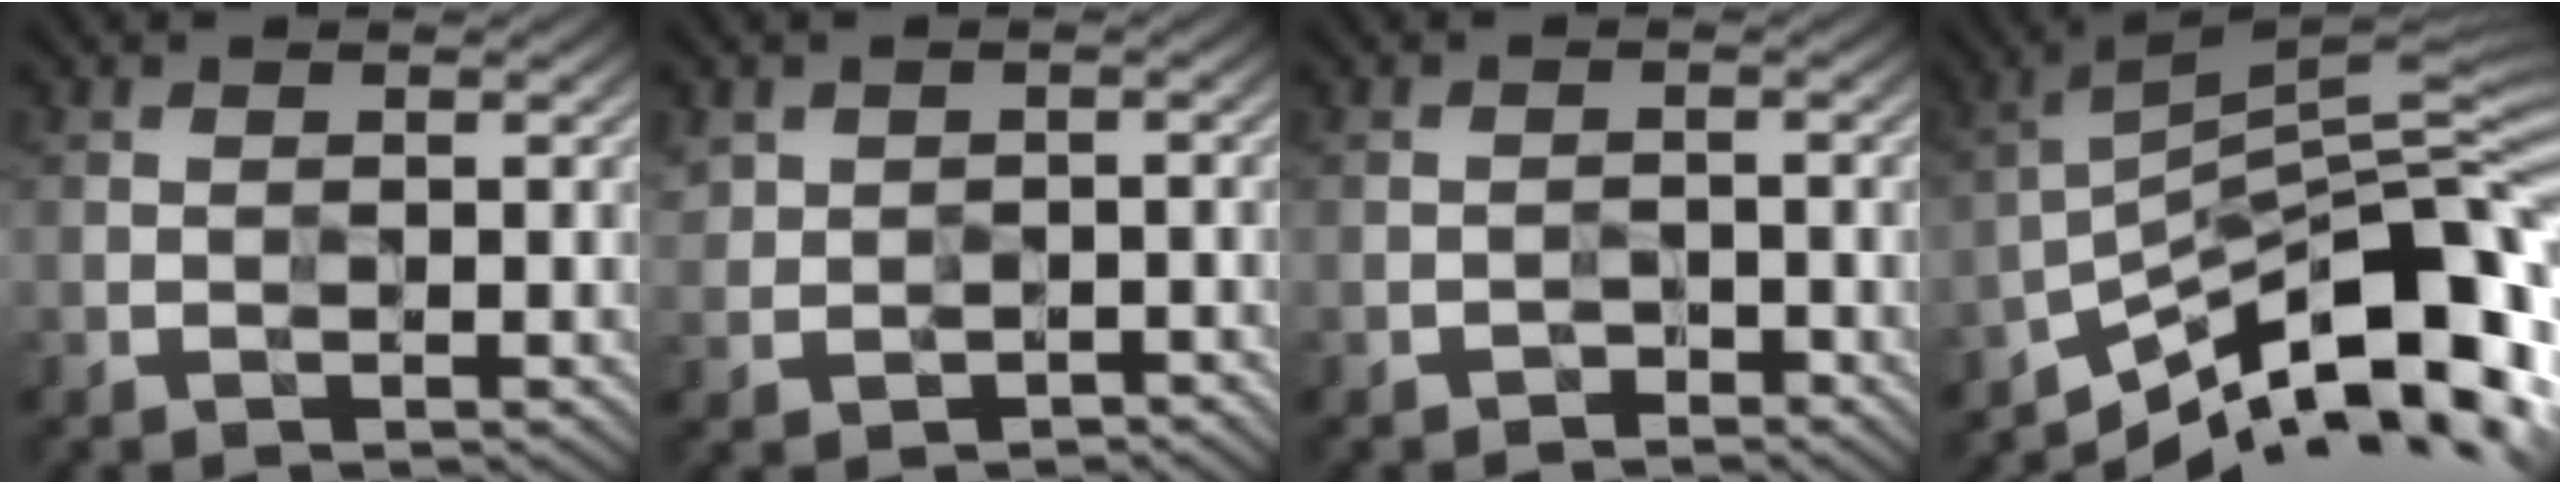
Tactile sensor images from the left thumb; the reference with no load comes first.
{"total": 3.5, "force": [-0.3, 3.2, 1.3], "torque": [-0.031, -0.018, -0.005]}
{"total": 1.2, "force": [-1.1, 0.5, 0.1], "torque": [0.005, 0.002, -0.023]}
{"total": 15.6, "force": [-8.4, 4.8, 12.2], "torque": [-0.191, 0.019, -0.157]}